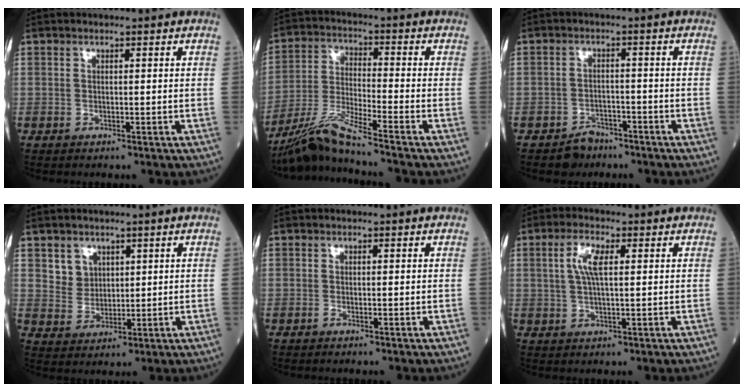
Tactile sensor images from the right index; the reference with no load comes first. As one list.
[{"total": 8.3, "force": [-7.2, -1.5, 4.0], "torque": [-0.086, -0.025, -0.139]}, {"total": 3.5, "force": [-2.6, 2.3, 0.3], "torque": [-0.007, 0.009, -0.040]}, {"total": 4.2, "force": [2.1, 3.6, 0.7], "torque": [-0.015, 0.006, 0.048]}, {"total": 0.0}, {"total": 4.5, "force": [1.2, 1.2, 4.2], "torque": [-0.090, 0.007, 0.025]}]